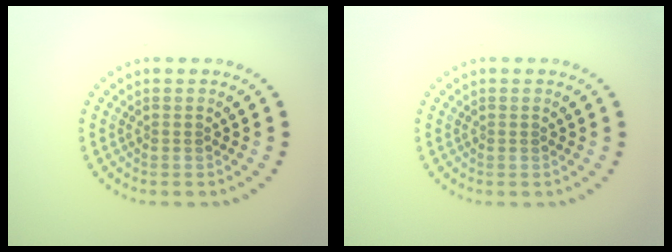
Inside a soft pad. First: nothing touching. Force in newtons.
{"total": 0.0}